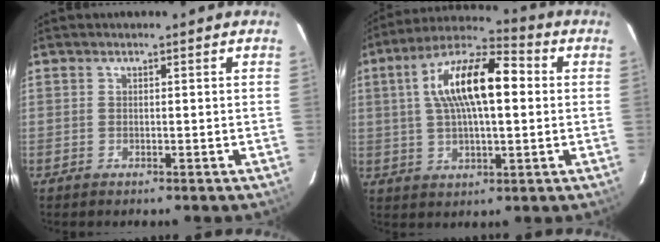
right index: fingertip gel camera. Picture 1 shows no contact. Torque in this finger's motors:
{"motor_torque": [1.19, -0.17, 1.05, 0.21]}